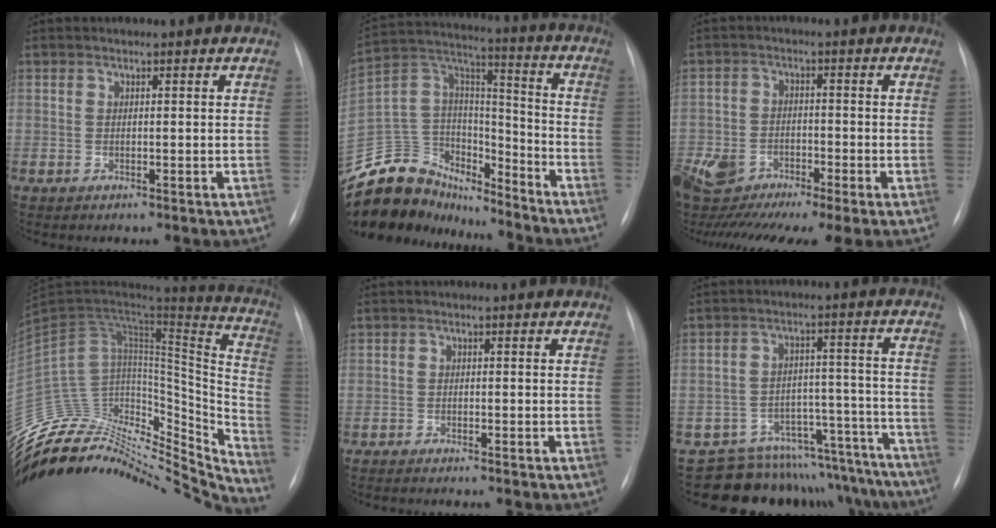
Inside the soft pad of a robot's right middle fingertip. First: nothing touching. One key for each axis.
{"total": 18.1, "fx": -15.9, "fy": 8.2, "fz": 3.2, "tx": -0.077, "ty": 0.077, "tz": -0.269}
{"total": 15.1, "fx": -9.2, "fy": 6.2, "fz": 10.2, "tx": -0.254, "ty": -0.002, "tz": -0.154}
{"total": 38.8, "fx": -35.0, "fy": 12.2, "fz": 11.6, "tx": -0.191, "ty": 0.014, "tz": -0.488}
{"total": 3.5, "fx": -3.0, "fy": 0.0, "fz": 1.7, "tx": -0.027, "ty": -0.008, "tz": -0.039}
{"total": 19.2, "fx": -18.2, "fy": 5.8, "fz": 1.7, "tx": -0.003, "ty": 0.062, "tz": -0.221}